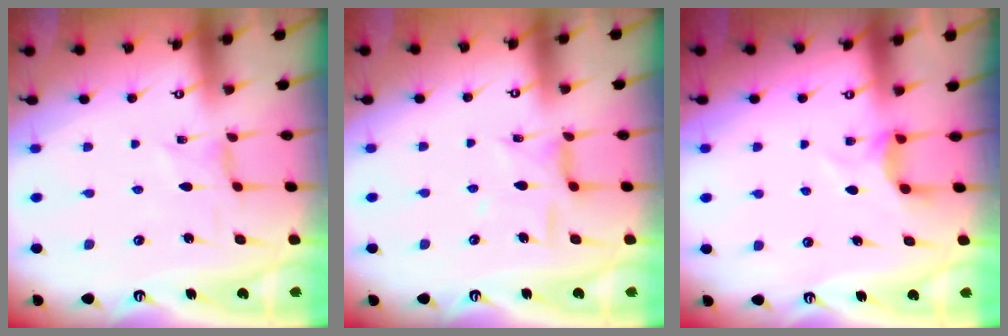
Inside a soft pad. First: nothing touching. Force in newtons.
{"total": 9.6, "press": 9.5, "slide": 0.7}
{"total": 4.8, "press": 4.7, "slide": 0.8}